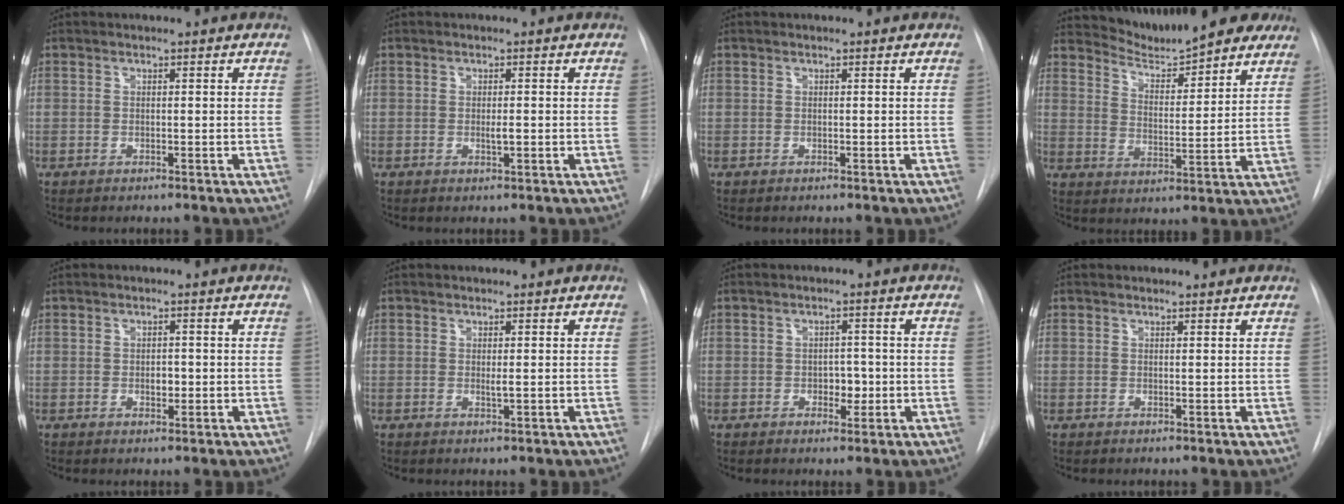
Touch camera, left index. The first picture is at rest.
{"total": 1.2, "force": [-0.5, 0.2, 1.1], "torque": [-0.022, -0.006, -0.007]}
{"total": 0.0}
{"total": 12.8, "force": [12.0, 2.0, 4.1], "torque": [-0.053, -0.017, 0.169]}
{"total": 1.6, "force": [-0.5, 0.9, 1.2], "torque": [-0.020, -0.004, -0.006]}
{"total": 0.7, "force": [-0.2, 0.0, 0.7], "torque": [-0.020, -0.009, -0.001]}
{"total": 2.7, "force": [-0.9, 1.8, 1.9], "torque": [-0.021, -0.001, -0.010]}
{"total": 1.0, "force": [1.0, 0.3, 0.0], "torque": [-0.007, 0.003, 0.011]}